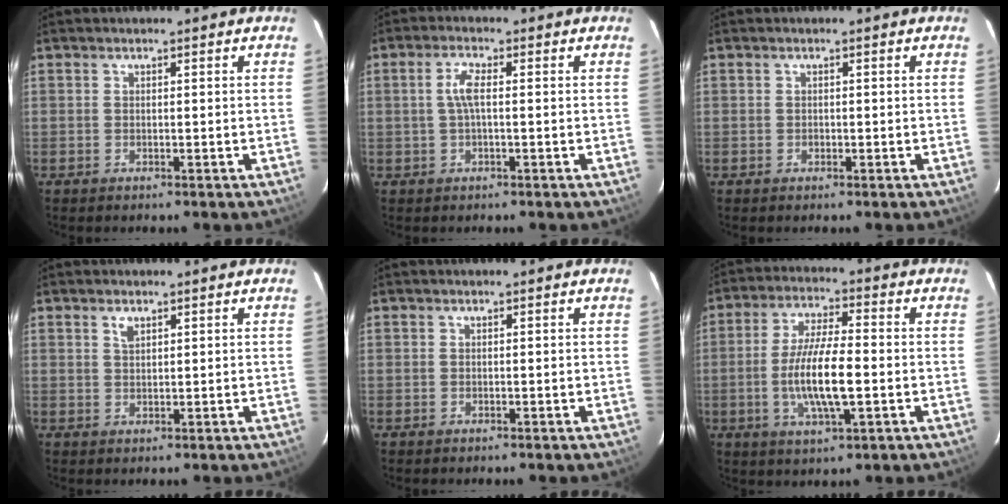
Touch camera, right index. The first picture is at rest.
{"total": 3.5, "force": [0.2, 0.8, 3.4], "torque": [-0.070, 0.005, 0.003]}
{"total": 0.5, "force": [-0.1, 0.5, 0.2], "torque": [-0.001, 0.001, -0.002]}
{"total": 1.7, "force": [1.1, 0.8, 1.0], "torque": [-0.018, 0.004, 0.020]}
{"total": 0.0}
{"total": 11.1, "force": [-2.0, 2.5, 10.6], "torque": [-0.206, -0.006, -0.038]}